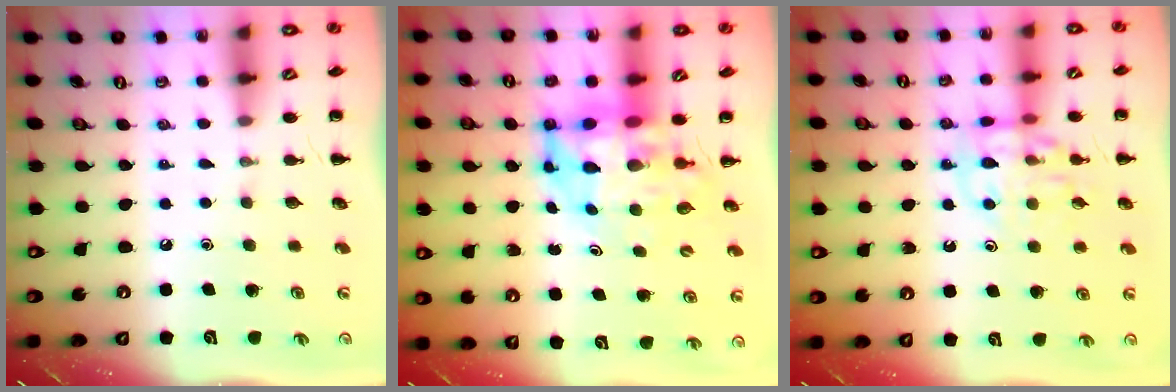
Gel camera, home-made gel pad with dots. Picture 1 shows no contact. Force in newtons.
{"total": 8.0, "press": 7.6, "slide": 2.3}
{"total": 11.9, "press": 11.8, "slide": 1.6}